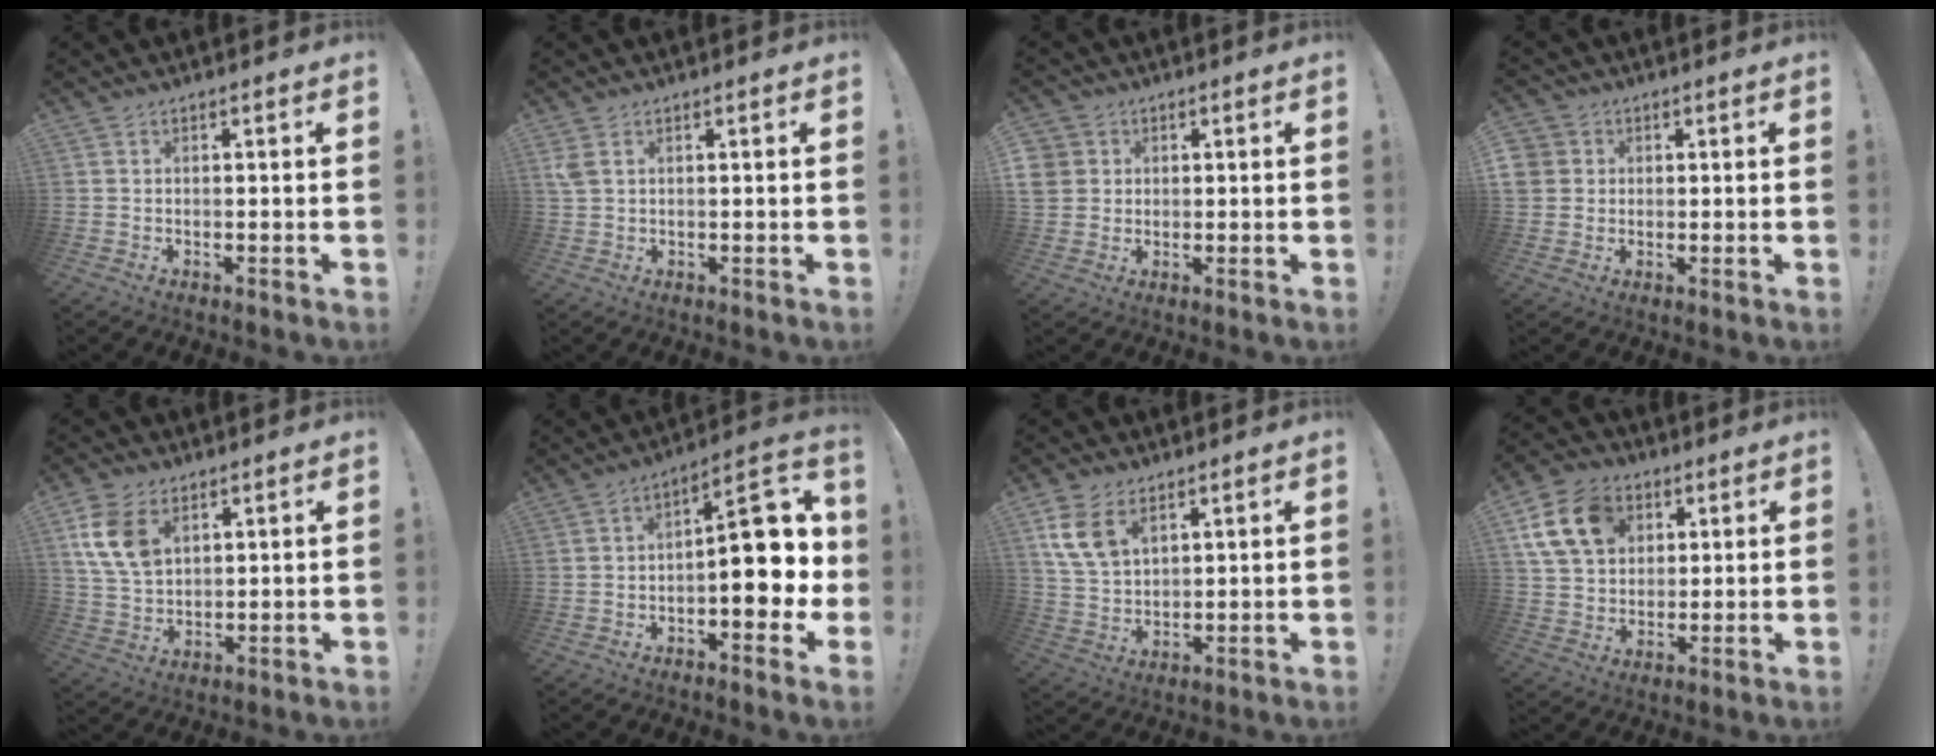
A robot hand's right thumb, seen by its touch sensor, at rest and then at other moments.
{"total": 2.8, "force": [1.3, 1.3, 2.1], "torque": [-0.049, 0.004, 0.026]}
{"total": 5.3, "force": [1.0, 5.0, 1.4], "torque": [-0.030, -0.001, 0.021]}
{"total": 4.5, "force": [0.8, 4.3, 1.0], "torque": [-0.022, -0.001, 0.015]}
{"total": 11.7, "force": [5.0, 7.7, 7.2], "torque": [-0.140, -0.007, 0.098]}
{"total": 16.3, "force": [-1.4, 7.8, 14.2], "torque": [-0.169, 0.013, -0.019]}
{"total": 10.7, "force": [5.7, 6.8, 6.1], "torque": [-0.118, -0.017, 0.112]}
{"total": 15.4, "force": [6.3, 11.6, 7.9], "torque": [-0.131, -0.021, 0.126]}